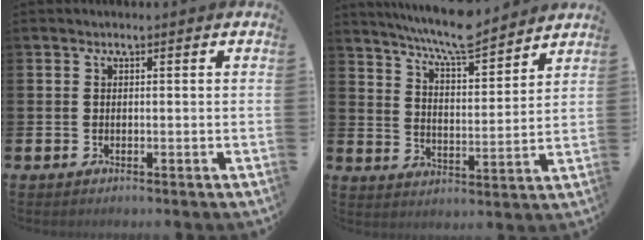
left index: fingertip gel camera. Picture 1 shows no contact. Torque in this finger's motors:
{"motor_torque": [0.92, -1.22, 0.67, 0.21]}